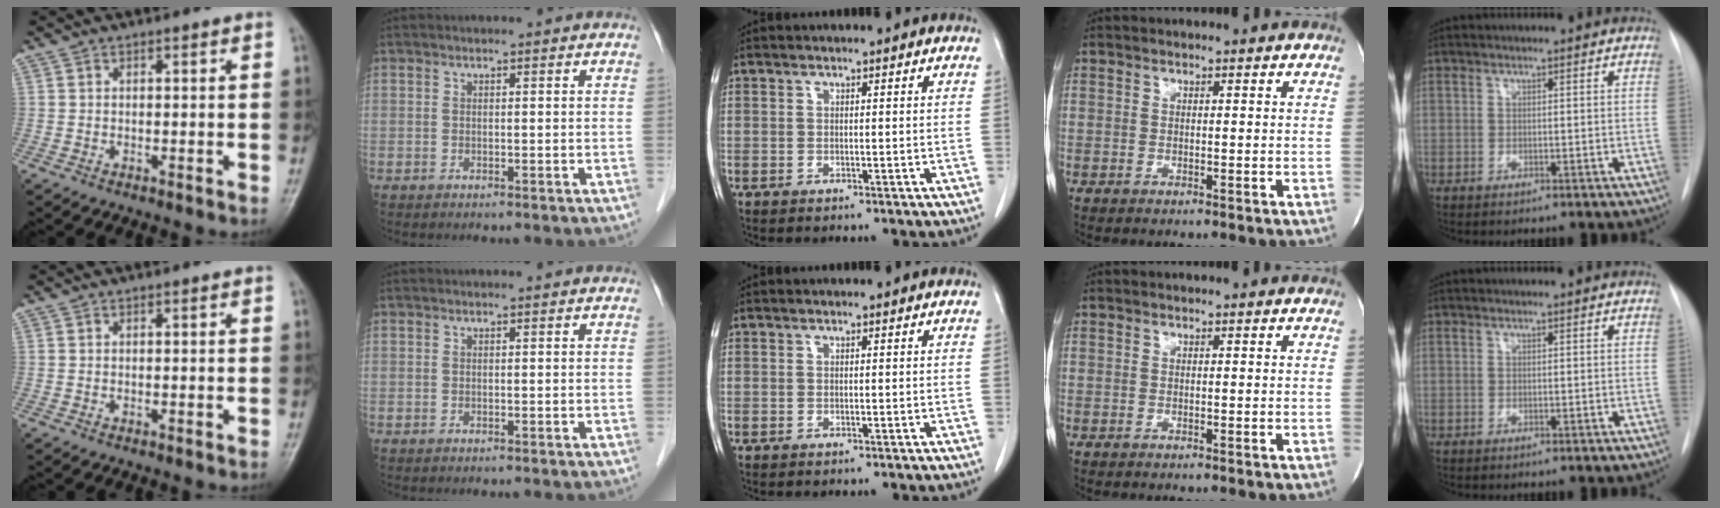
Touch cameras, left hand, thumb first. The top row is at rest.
{}